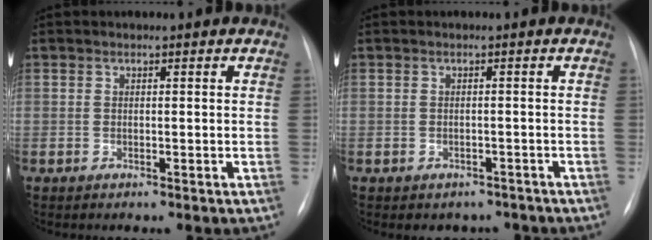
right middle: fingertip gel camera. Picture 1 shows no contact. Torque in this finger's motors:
{"motor_torque": [0.47, -0.43, 0.09, 0.03]}